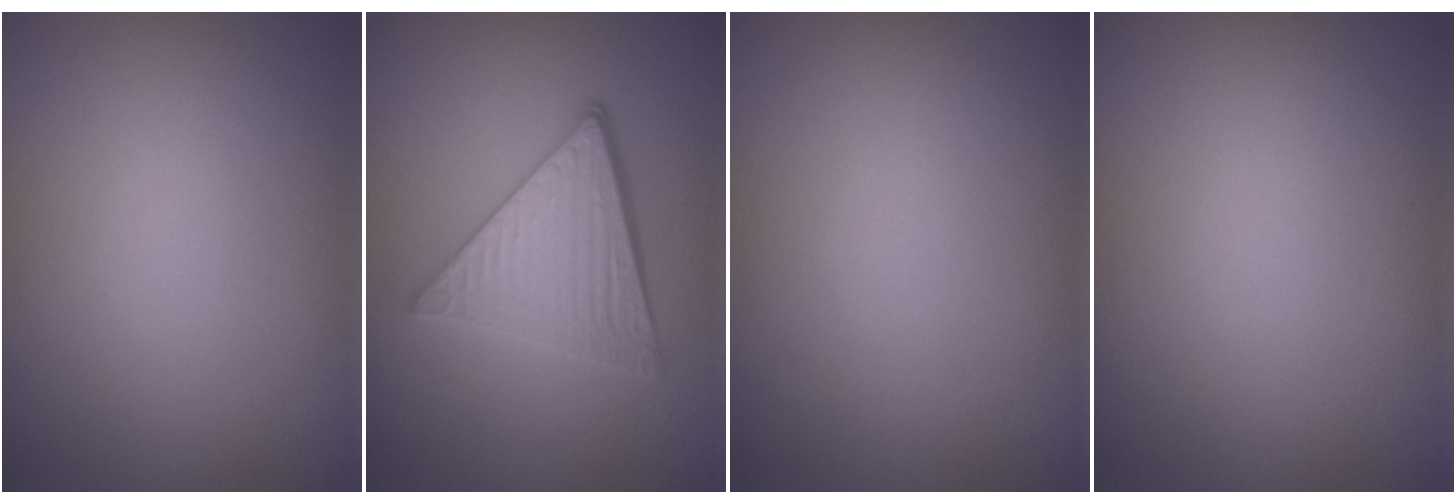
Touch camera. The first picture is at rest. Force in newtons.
{"total": 5.5, "press": 3.9, "slide": 3.9}
{"total": 0.0}
{"total": 0.0}